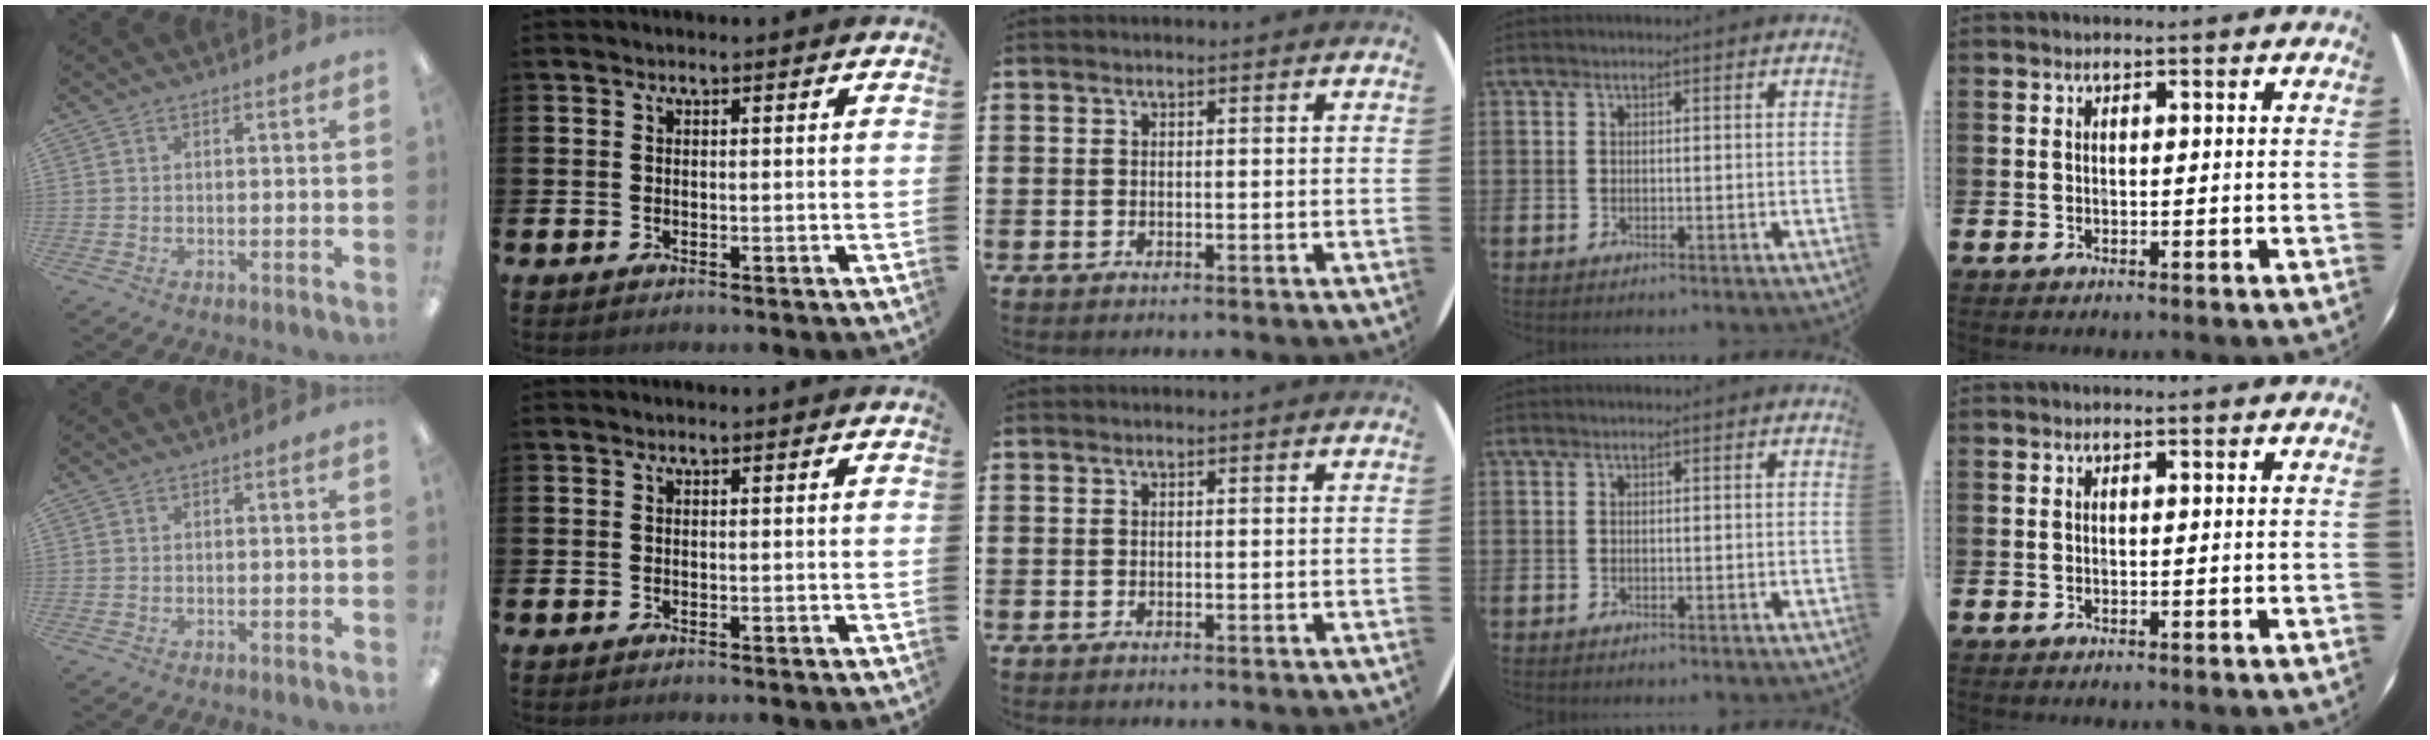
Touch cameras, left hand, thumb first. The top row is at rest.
{}